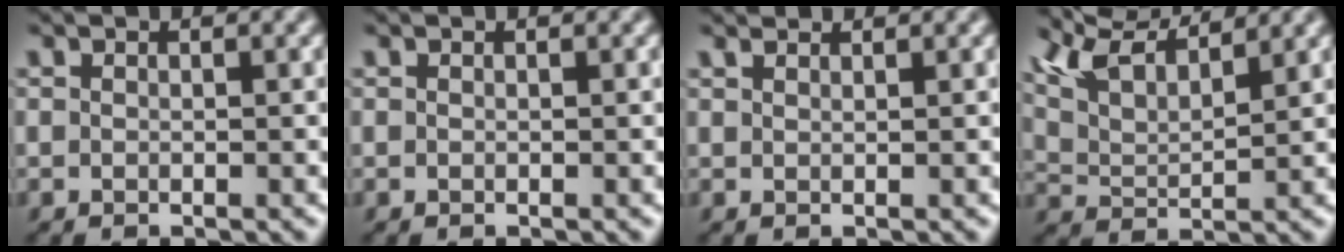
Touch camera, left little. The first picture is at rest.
{"total": 0.0}
{"total": 1.3, "force": [1.3, 0.0, 0.2], "torque": [-0.014, 0.005, 0.026]}
{"total": 7.2, "force": [6.3, 1.2, 3.2], "torque": [-0.087, 0.018, 0.109]}